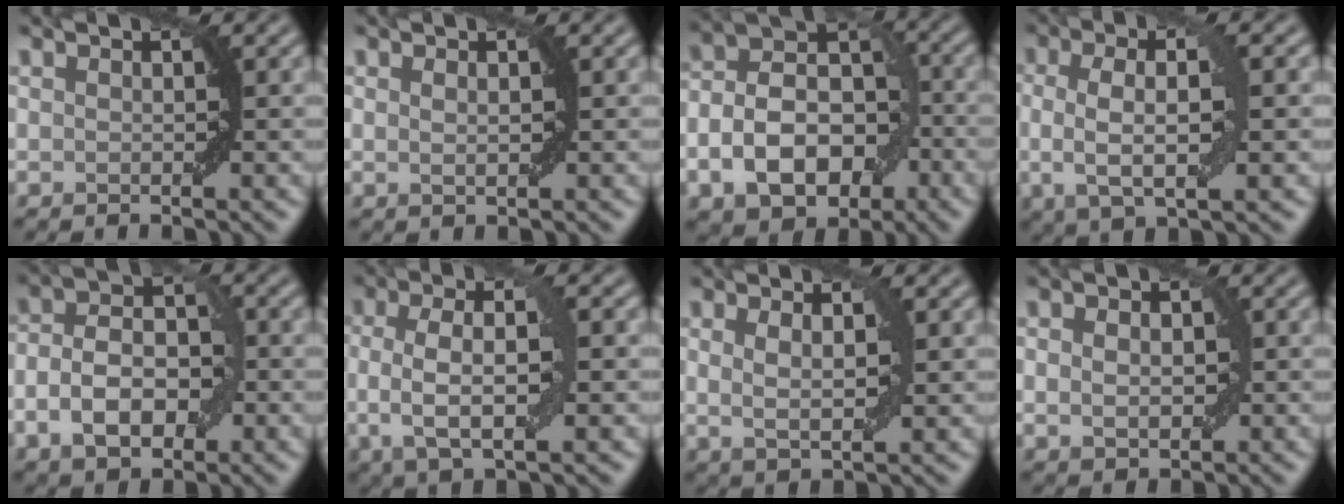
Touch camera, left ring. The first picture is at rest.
{"total": 0.8, "force": [0.3, 0.2, 0.7], "torque": [-0.012, 0.000, 0.006]}
{"total": 8.6, "force": [-3.1, 5.6, 5.8], "torque": [-0.097, 0.005, -0.060]}
{"total": 5.2, "force": [0.0, 1.7, 4.9], "torque": [-0.097, 0.000, -0.003]}
{"total": 5.9, "force": [-1.7, 3.4, 4.5], "torque": [-0.079, 0.009, -0.033]}
{"total": 5.8, "force": [-0.1, 2.0, 5.4], "torque": [-0.105, 0.001, -0.005]}
{"total": 2.8, "force": [0.7, 0.9, 2.5], "torque": [-0.049, -0.001, 0.015]}
{"total": 2.7, "force": [0.1, 1.8, 1.9], "torque": [-0.030, 0.006, 0.004]}